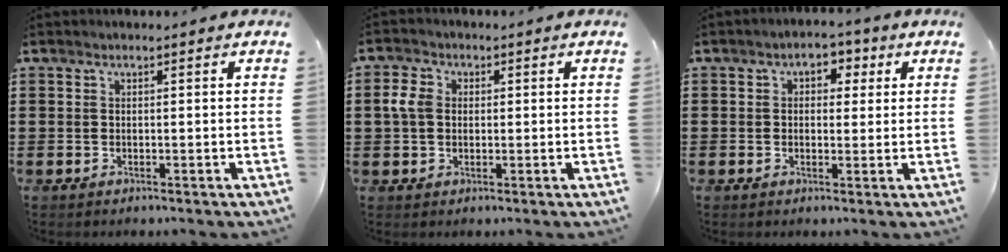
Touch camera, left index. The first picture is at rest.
{"total": 3.7, "force": [0.5, 2.9, 2.3], "torque": [-0.060, 0.008, 0.004]}
{"total": 3.2, "force": [1.0, 2.7, 1.3], "torque": [-0.023, 0.008, 0.009]}